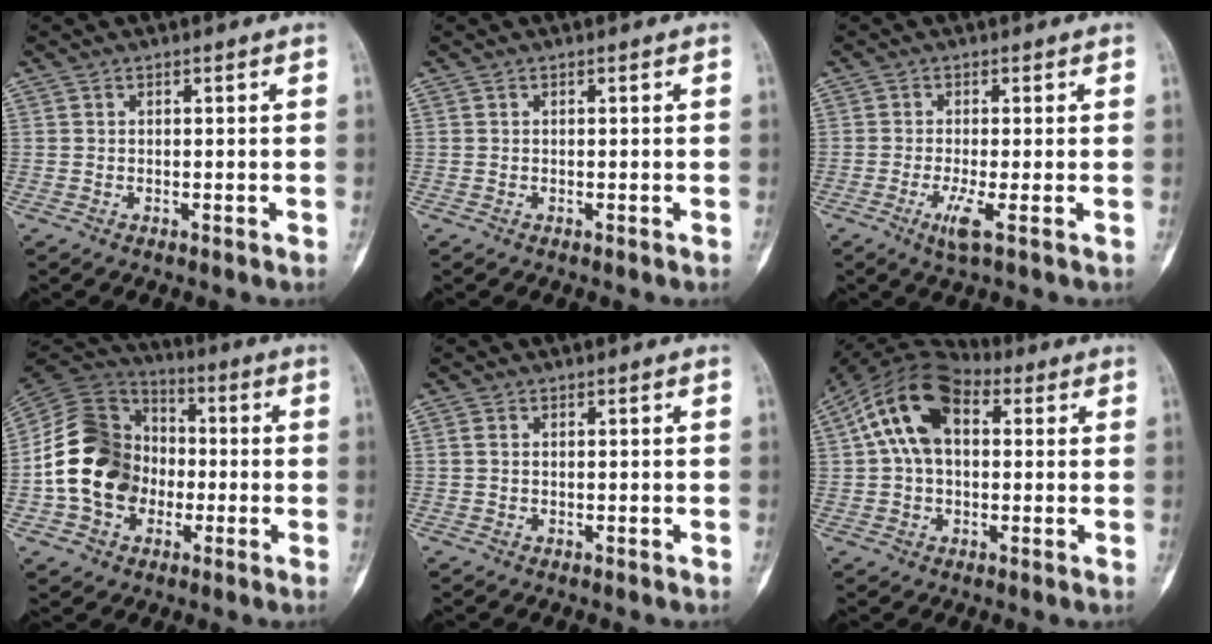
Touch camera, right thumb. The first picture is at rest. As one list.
[{"total": 0.0}, {"total": 3.6, "force": [-1.4, 0.1, 3.3], "torque": [-0.080, -0.012, -0.030]}, {"total": 17.7, "force": [-2.8, 14.1, 10.4], "torque": [-0.163, 0.030, -0.059]}, {"total": 0.8, "force": [0.1, 0.6, 0.5], "torque": [-0.012, -0.002, 0.002]}, {"total": 14.0, "force": [3.4, 8.8, 10.3], "torque": [-0.184, 0.035, 0.053]}]